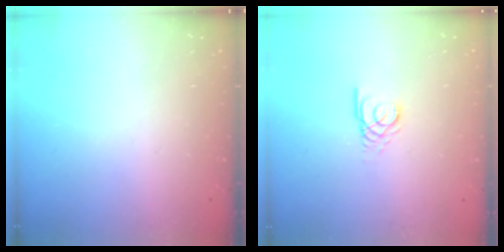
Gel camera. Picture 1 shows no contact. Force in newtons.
{"total": 2.4, "press": 2.4, "slide": 0.1}